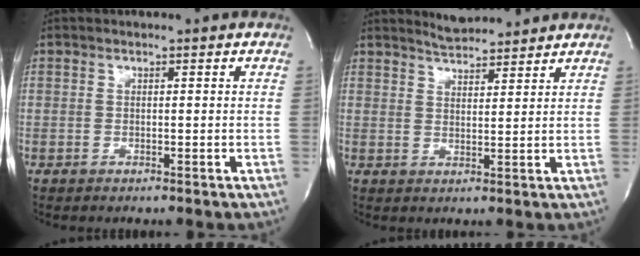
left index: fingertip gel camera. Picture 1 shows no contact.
{"total": 5.5, "force": [5.3, 0.6, 1.1], "torque": [-0.028, 0.010, 0.086]}